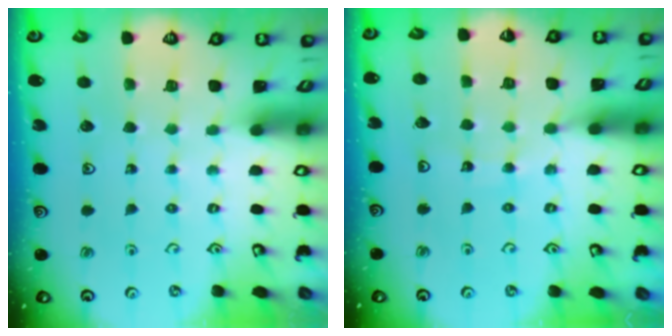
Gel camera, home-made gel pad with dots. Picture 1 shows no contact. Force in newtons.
{"total": 8.6, "press": 8.6, "slide": 1.0}